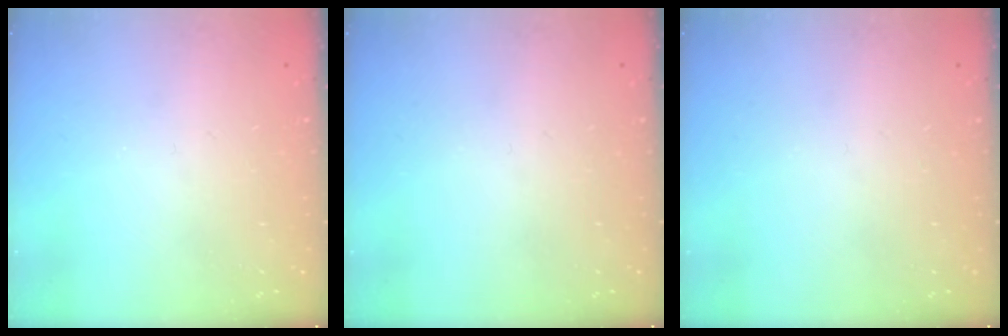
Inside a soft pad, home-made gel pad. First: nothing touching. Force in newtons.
{"total": 0.0}
{"total": 0.0}